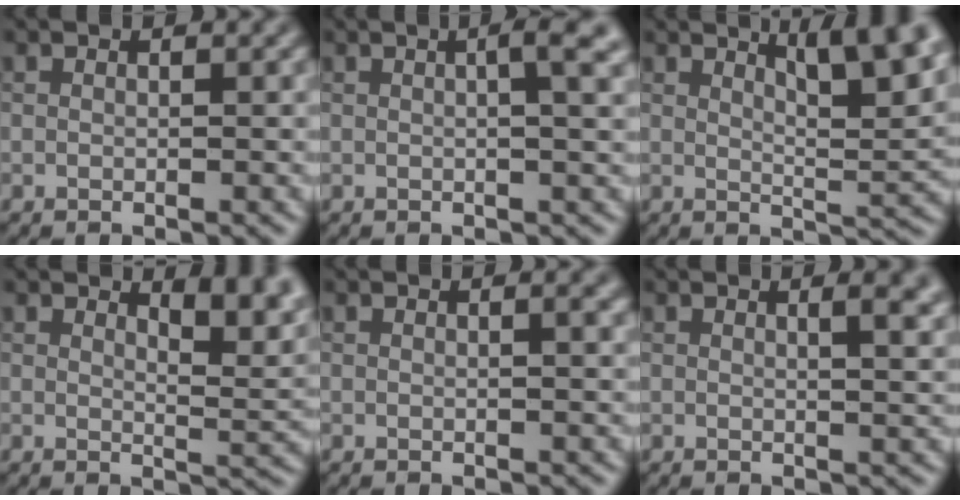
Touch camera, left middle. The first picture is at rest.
{"total": 4.1, "force": [0.9, 1.2, 3.8], "torque": [-0.040, 0.016, 0.005]}
{"total": 6.4, "force": [3.7, 1.6, 5.0], "torque": [-0.058, 0.005, 0.056]}
{"total": 4.6, "force": [2.8, 1.5, 3.2], "torque": [-0.037, -0.004, 0.038]}
{"total": 1.0, "force": [0.3, 0.2, 0.9], "torque": [-0.009, 0.002, 0.002]}
{"total": 3.2, "force": [1.4, 1.2, 2.6], "torque": [-0.020, 0.003, 0.019]}